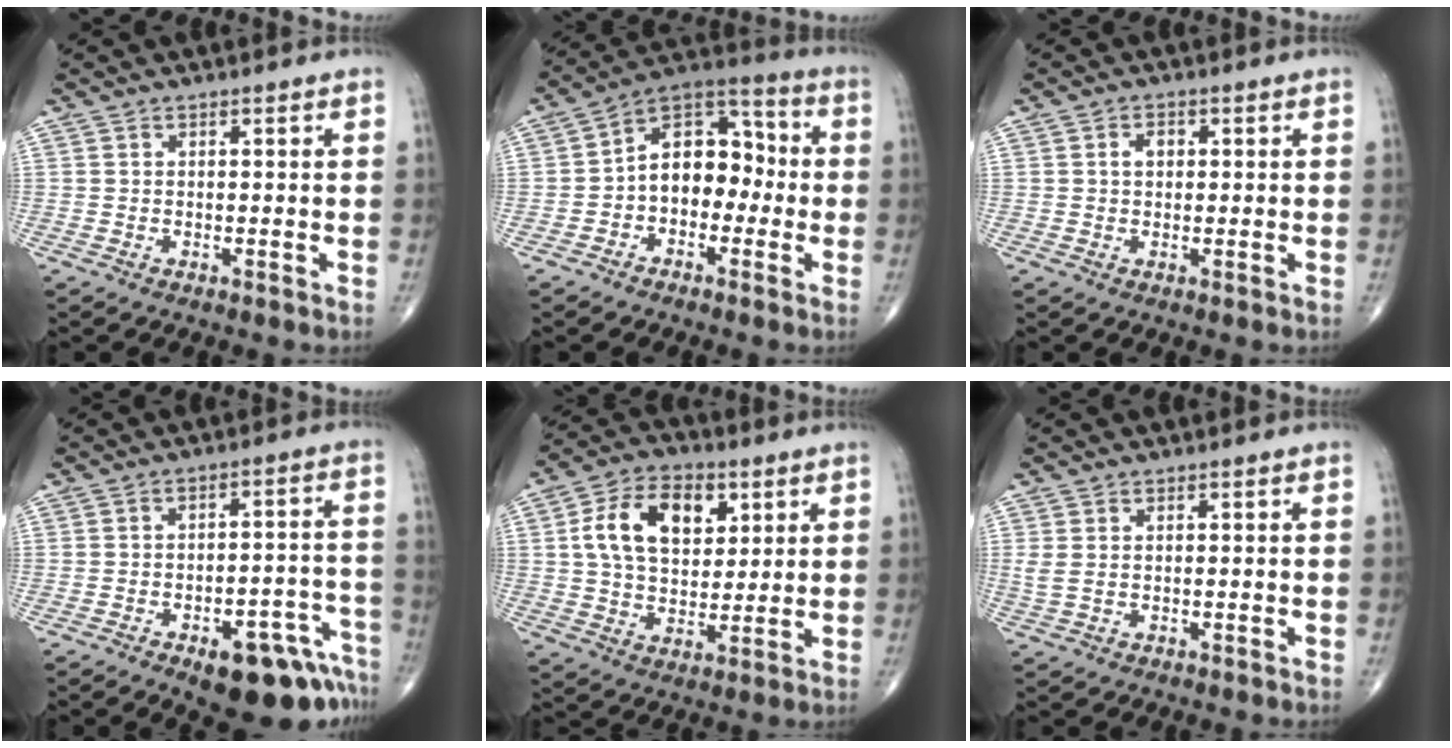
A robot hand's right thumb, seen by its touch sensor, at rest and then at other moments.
{"total": 12.2, "force": [-1.5, 8.4, 8.7], "torque": [-0.100, 0.048, -0.043]}
{"total": 2.2, "force": [0.4, 1.6, 1.5], "torque": [-0.018, 0.006, 0.005]}
{"total": 14.7, "force": [-9.1, 6.1, 9.7], "torque": [-0.063, 0.080, -0.114]}
{"total": 14.3, "force": [4.3, 9.2, 10.1], "torque": [-0.147, -0.002, 0.074]}
{"total": 2.0, "force": [0.3, 1.2, 1.6], "torque": [-0.045, 0.006, 0.012]}